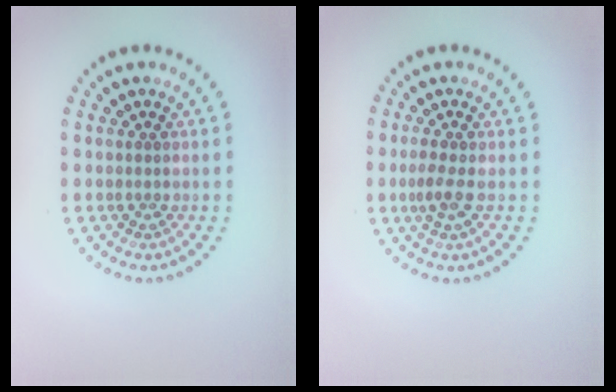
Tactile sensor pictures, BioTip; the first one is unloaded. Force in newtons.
{"total": 1.7, "press": 1.5, "slide": 0.8}